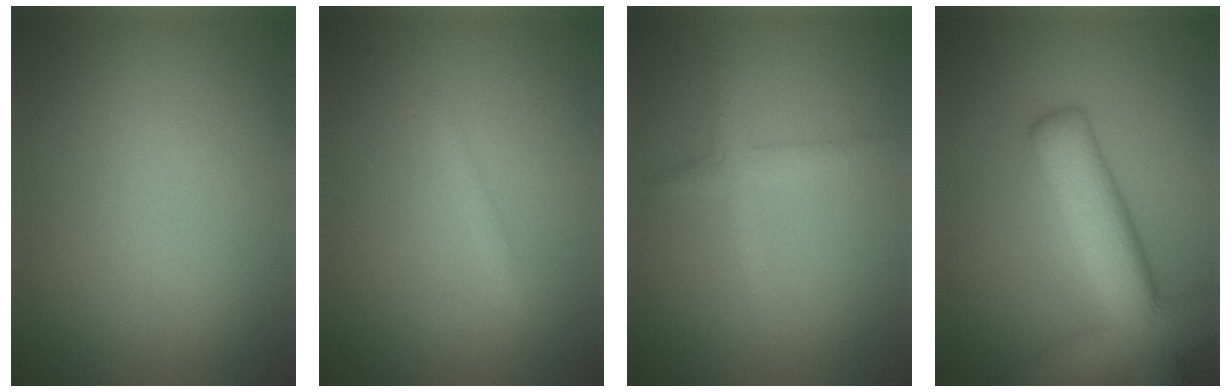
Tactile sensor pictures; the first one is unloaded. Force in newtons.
{"total": 0.9, "press": 0.9, "slide": 0.0}
{"total": 1.8, "press": 1.8, "slide": 0.1}
{"total": 10.5, "press": 10.5, "slide": 0.7}